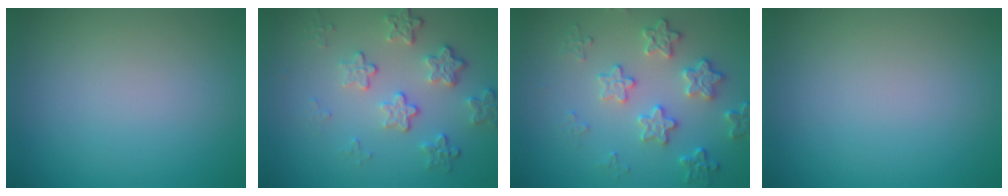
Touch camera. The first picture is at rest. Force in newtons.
{"total": 4.0, "press": 3.1, "slide": 2.5}
{"total": 3.9, "press": 3.4, "slide": 1.9}
{"total": 0.0}